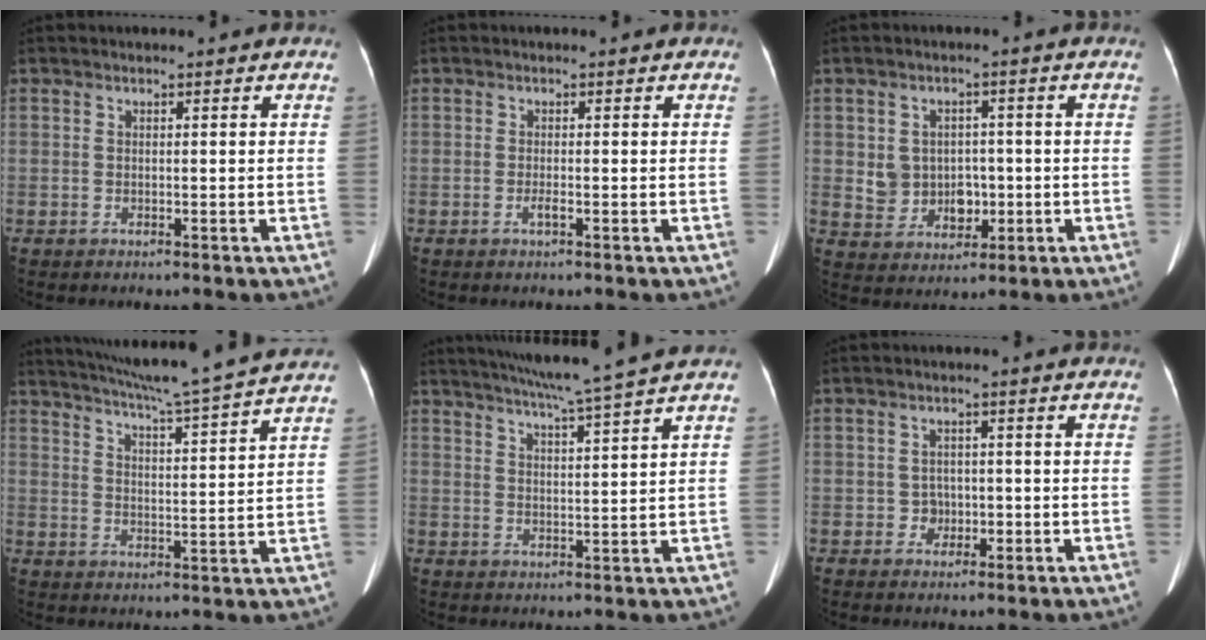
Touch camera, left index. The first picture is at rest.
{"total": 0.9, "force": [-0.5, 0.1, 0.7], "torque": [-0.020, -0.001, -0.008]}
{"total": 6.0, "force": [-0.1, 5.4, 2.5], "torque": [-0.041, 0.015, 0.011]}
{"total": 17.5, "force": [15.6, -1.7, 7.7], "torque": [-0.138, -0.016, 0.212]}
{"total": 10.4, "force": [8.8, -2.1, 5.1], "torque": [-0.086, -0.002, 0.127]}
{"total": 2.4, "force": [-0.7, 2.2, 0.7], "torque": [-0.008, 0.007, -0.009]}